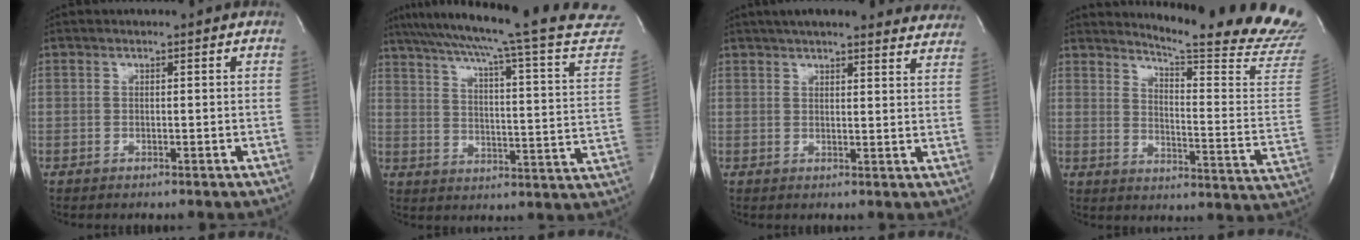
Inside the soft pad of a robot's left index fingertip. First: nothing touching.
{"total": 30.2, "force": [26.5, 0.3, 14.5], "torque": [-0.220, -0.077, 0.328]}
{"total": 21.1, "force": [19.3, 3.9, 7.8], "torque": [-0.109, -0.004, 0.225]}
{"total": 22.0, "force": [20.7, -1.3, 7.4], "torque": [-0.114, -0.154, 0.243]}